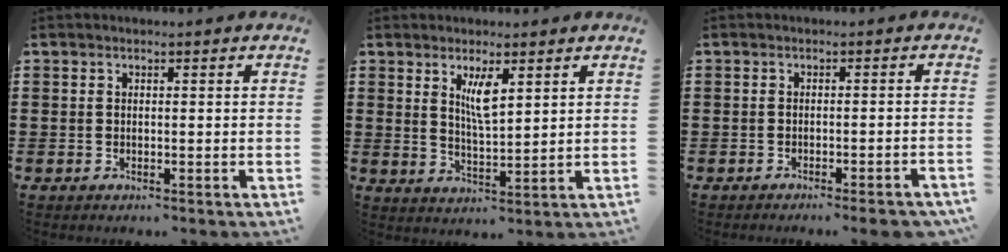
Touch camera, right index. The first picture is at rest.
{"total": 4.6, "force": [2.3, 1.2, 3.9], "torque": [-0.073, 0.000, 0.037]}
{"total": 2.2, "force": [-1.8, -0.2, 1.3], "torque": [-0.021, -0.002, -0.034]}